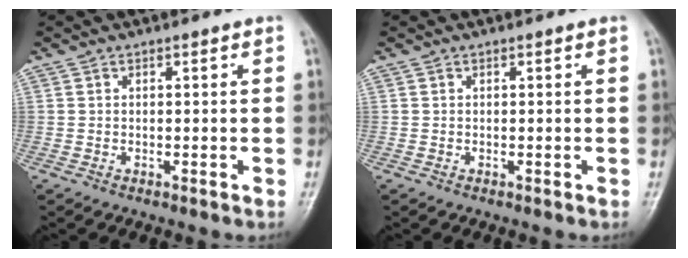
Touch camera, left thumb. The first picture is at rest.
{"total": 0.0}